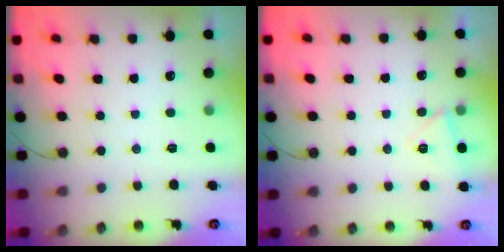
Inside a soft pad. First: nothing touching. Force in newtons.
{"total": 4.8, "press": 4.3, "slide": 2.1}